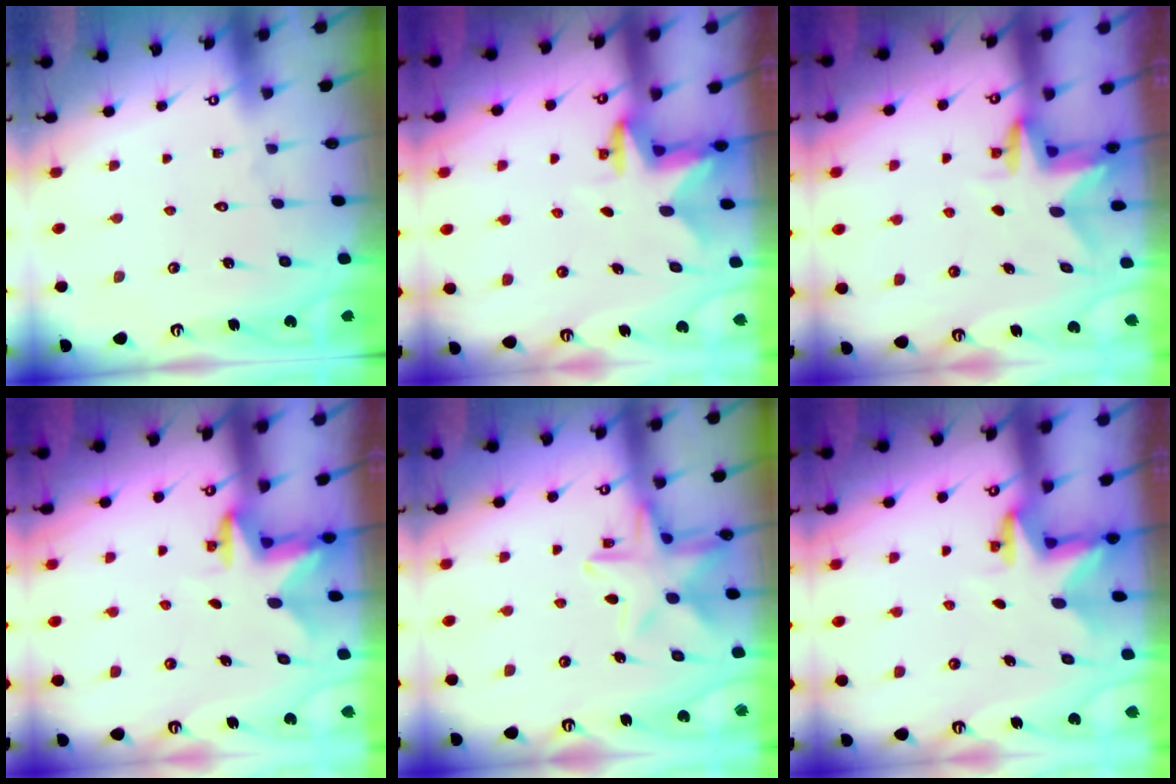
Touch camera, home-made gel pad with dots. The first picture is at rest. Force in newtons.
{"total": 2.7, "press": 2.6, "slide": 0.5}
{"total": 3.1, "press": 3.1, "slide": 0.3}
{"total": 2.9, "press": 2.9, "slide": 0.5}
{"total": 13.7, "press": 13.6, "slide": 1.2}
{"total": 2.7, "press": 2.7, "slide": 0.3}